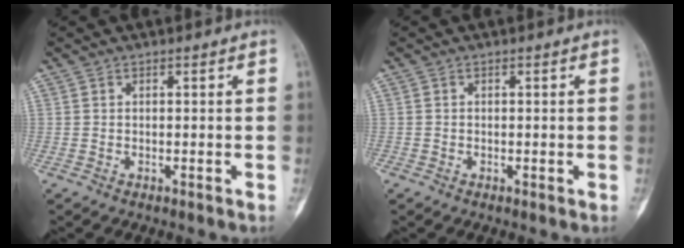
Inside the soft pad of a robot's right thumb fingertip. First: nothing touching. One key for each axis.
{"total": 0.6, "fx": -0.2, "fy": 0.5, "fz": 0.3, "tx": 0.000, "ty": 0.001, "tz": -0.005}